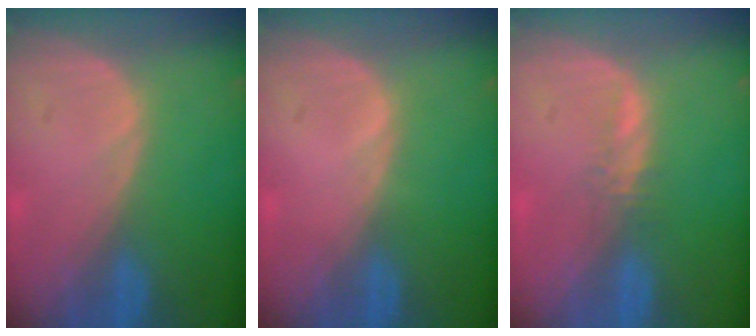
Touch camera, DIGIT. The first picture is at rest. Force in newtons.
{"total": 0.5, "press": 0.1, "slide": 0.5}
{"total": 1.3, "press": 1.2, "slide": 0.5}